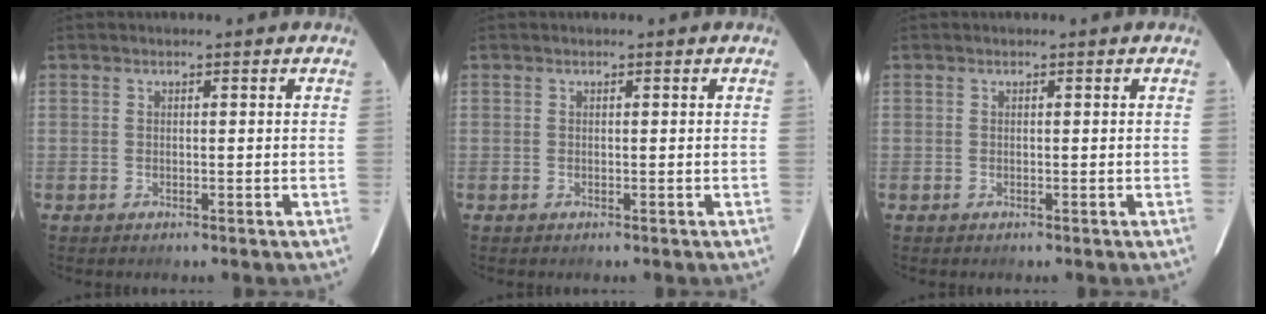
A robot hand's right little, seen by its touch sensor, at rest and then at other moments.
{"total": 0.0}
{"total": 0.0}